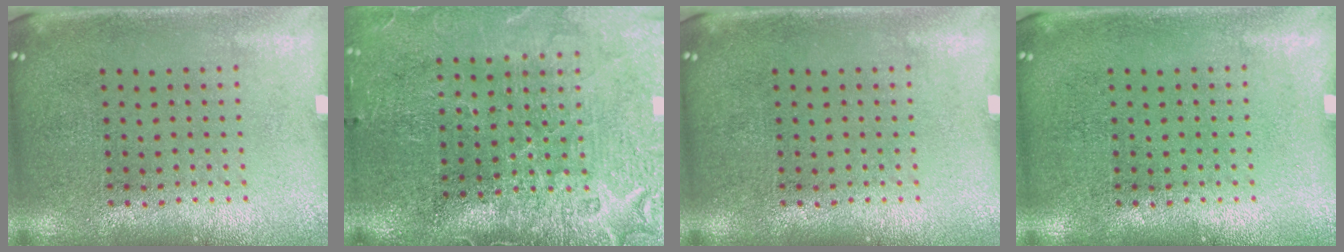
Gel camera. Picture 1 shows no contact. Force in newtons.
{"total": 4.2, "press": 3.7, "slide": 2.1}
{"total": 0.0}
{"total": 0.0}